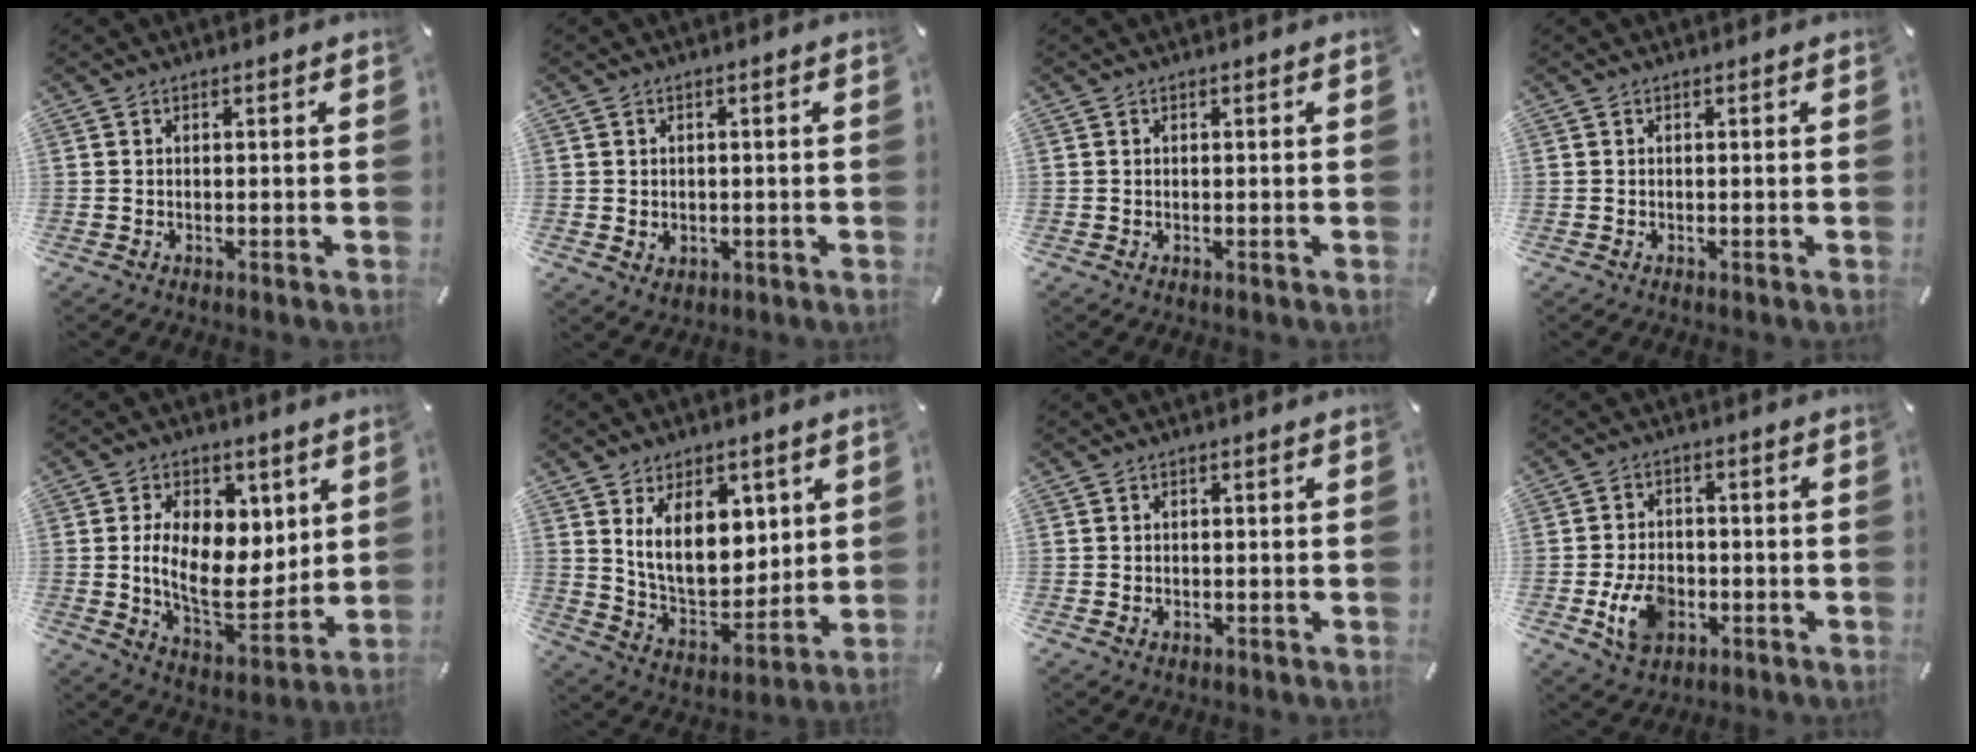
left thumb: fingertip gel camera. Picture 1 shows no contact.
{"total": 2.1, "force": [-0.1, 2.0, 0.6], "torque": [-0.011, 0.004, -0.002]}
{"total": 0.0}
{"total": 0.0}
{"total": 15.3, "force": [2.3, 10.3, 11.1], "torque": [-0.182, -0.028, 0.040]}
{"total": 14.9, "force": [5.8, 9.6, 9.8], "torque": [-0.170, -0.033, 0.106]}
{"total": 0.9, "force": [-0.1, 0.8, 0.4], "torque": [-0.008, 0.004, -0.003]}
{"total": 9.1, "force": [-2.6, 6.6, 5.7], "torque": [-0.113, 0.004, -0.048]}